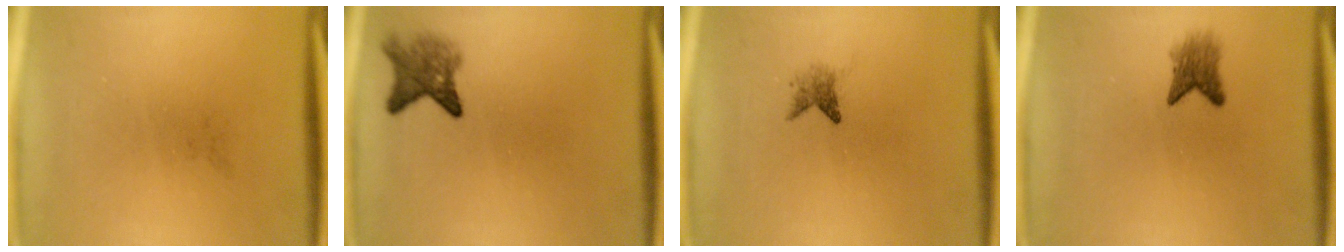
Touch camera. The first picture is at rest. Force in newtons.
{"total": 3.9}
{"total": 1.6}
{"total": 2.9}